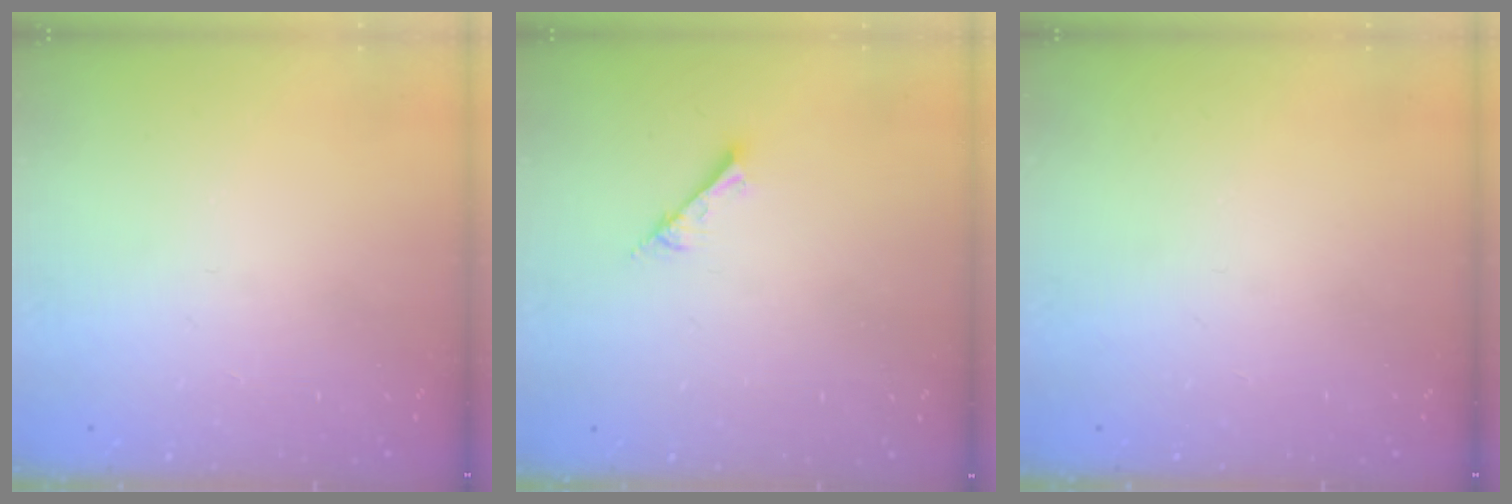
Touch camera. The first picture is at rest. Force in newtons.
{"total": 2.6, "press": 2.6, "slide": 0.1}
{"total": 0.0}